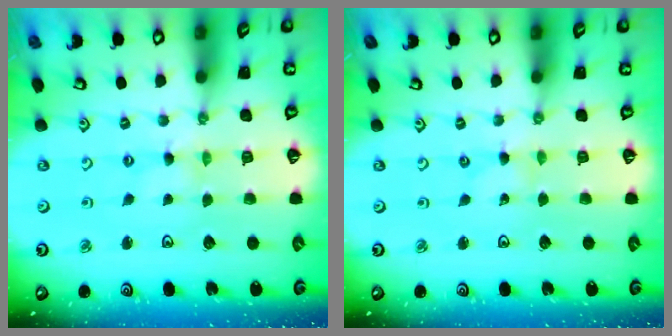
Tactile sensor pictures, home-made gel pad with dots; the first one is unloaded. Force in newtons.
{"total": 0.0}